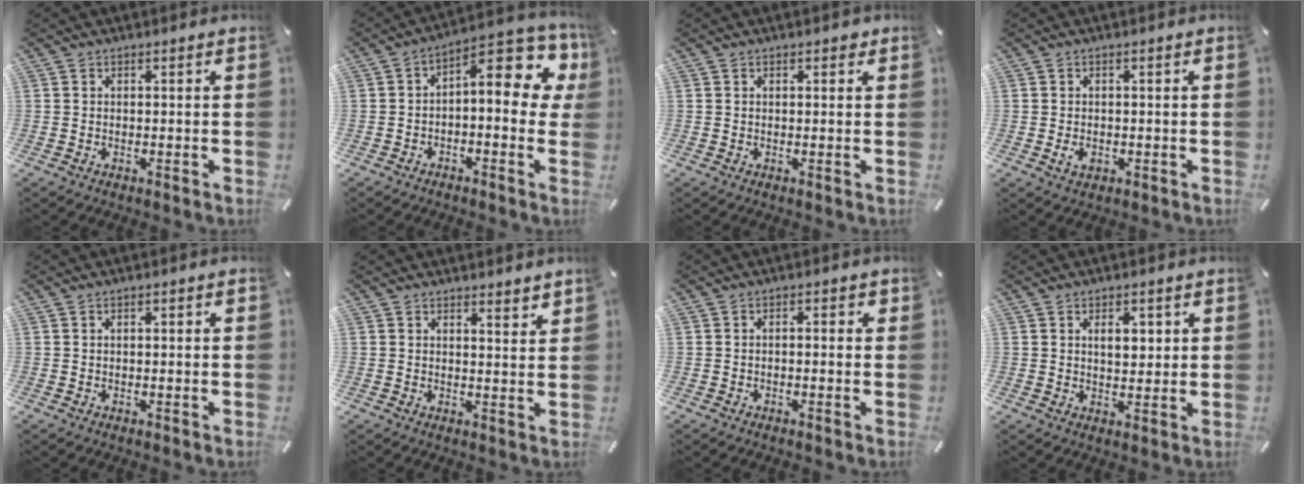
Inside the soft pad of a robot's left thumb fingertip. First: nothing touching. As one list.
[{"total": 12.1, "force": [3.0, 5.6, 10.3], "torque": [-0.136, -0.033, 0.048]}, {"total": 1.0, "force": [0.5, 0.6, 0.6], "torque": [-0.004, 0.000, 0.007]}, {"total": 3.0, "force": [-0.7, 1.9, 2.2], "torque": [-0.054, -0.003, -0.015]}, {"total": 1.0, "force": [0.0, 0.4, 0.9], "torque": [-0.016, 0.002, -0.001]}, {"total": 2.7, "force": [2.6, 0.5, 0.4], "torque": [0.005, -0.024, 0.046]}, {"total": 1.8, "force": [-0.7, 0.6, 1.6], "torque": [-0.027, 0.004, -0.014]}, {"total": 4.7, "force": [1.4, 2.9, 3.3], "torque": [-0.041, -0.004, 0.015]}]